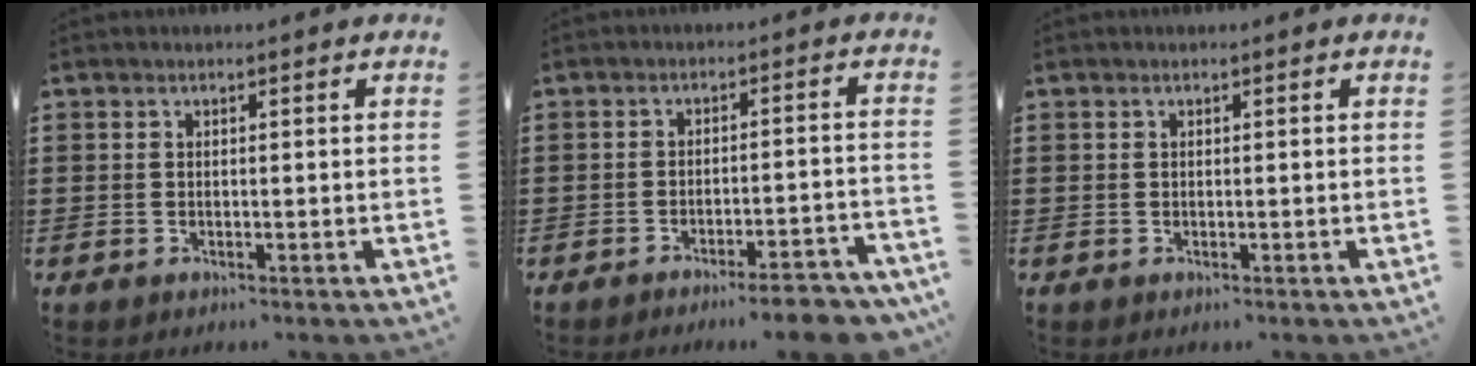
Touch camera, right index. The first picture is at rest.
{"total": 5.2, "force": [-4.5, -0.4, 2.6], "torque": [-0.038, -0.013, -0.081]}
{"total": 0.0}